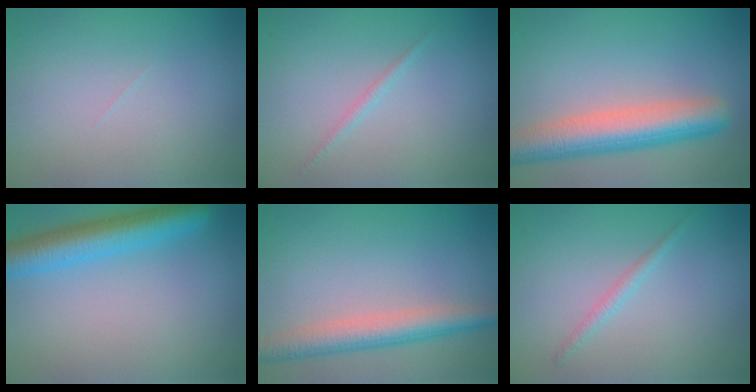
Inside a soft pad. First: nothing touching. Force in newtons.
{"total": 0.7, "press": 0.7, "slide": 0.1}
{"total": 6.6, "press": 6.6, "slide": 0.3}
{"total": 5.2, "press": 5.2, "slide": 0.2}
{"total": 4.3, "press": 4.3, "slide": 0.3}
{"total": 1.0, "press": 1.0, "slide": 0.1}